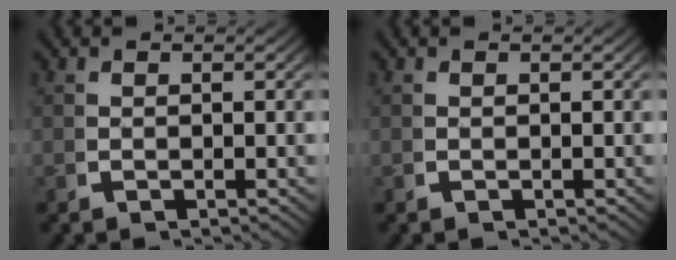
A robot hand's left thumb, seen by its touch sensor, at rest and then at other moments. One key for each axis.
{"total": 0.0}